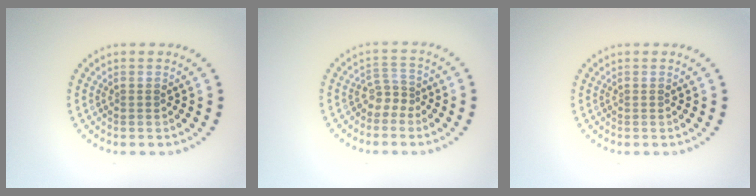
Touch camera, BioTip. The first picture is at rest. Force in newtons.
{"total": 1.9, "press": 1.2, "slide": 1.4}
{"total": 0.0}